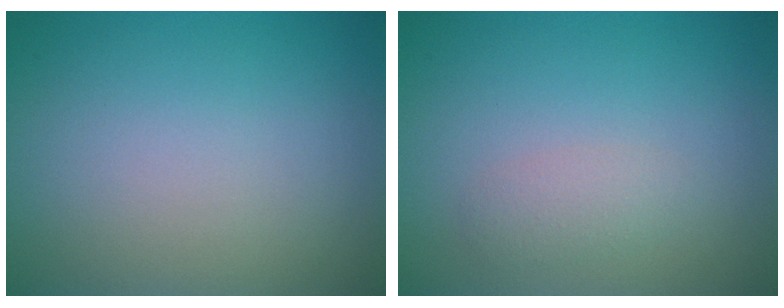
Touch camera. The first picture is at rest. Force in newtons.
{"total": 1.5, "press": 1.5, "slide": 0.1}